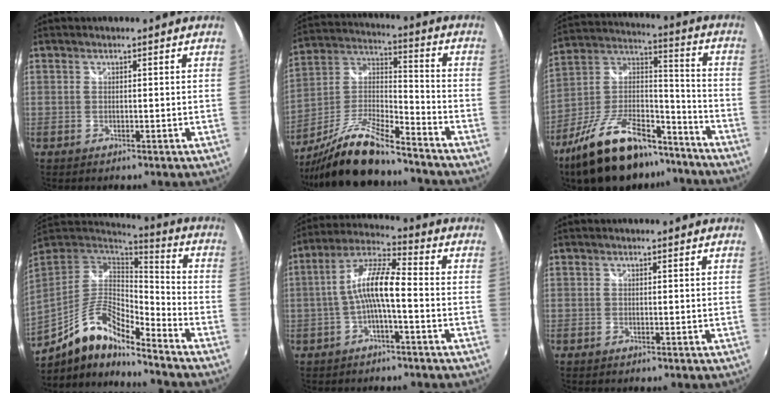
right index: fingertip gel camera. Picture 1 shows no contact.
{"total": 16.1, "force": [-13.2, 2.8, 8.7], "torque": [-0.192, -0.008, -0.243]}
{"total": 24.4, "force": [-17.5, 9.9, 13.8], "torque": [-0.264, 0.010, -0.277]}
{"total": 14.6, "force": [-10.0, 4.1, 9.9], "torque": [-0.194, -0.003, -0.189]}
{"total": 8.7, "force": [-2.0, 1.7, 8.3], "torque": [-0.182, 0.019, -0.038]}
{"total": 0.0}